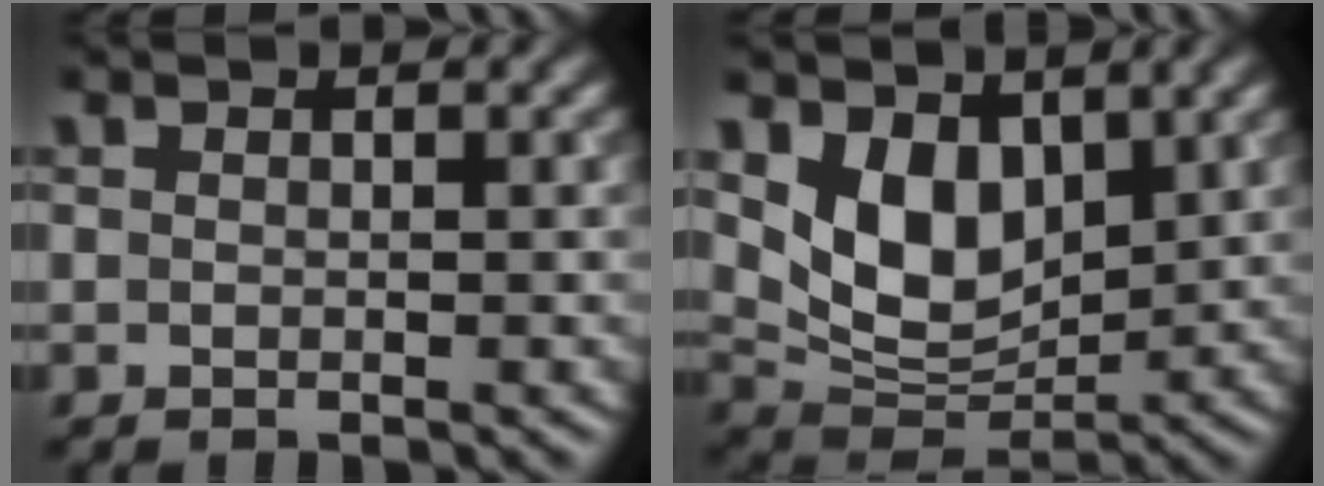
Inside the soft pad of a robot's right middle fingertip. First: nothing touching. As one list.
[{"total": 6.0, "force": [2.5, 3.8, 3.9], "torque": [-0.074, -0.019, 0.048]}]